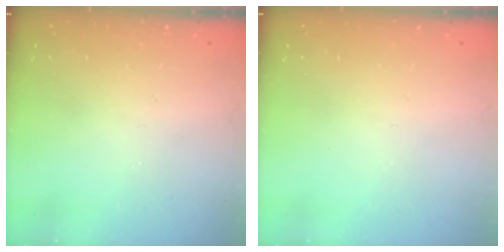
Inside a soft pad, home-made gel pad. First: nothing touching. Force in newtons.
{"total": 0.0}